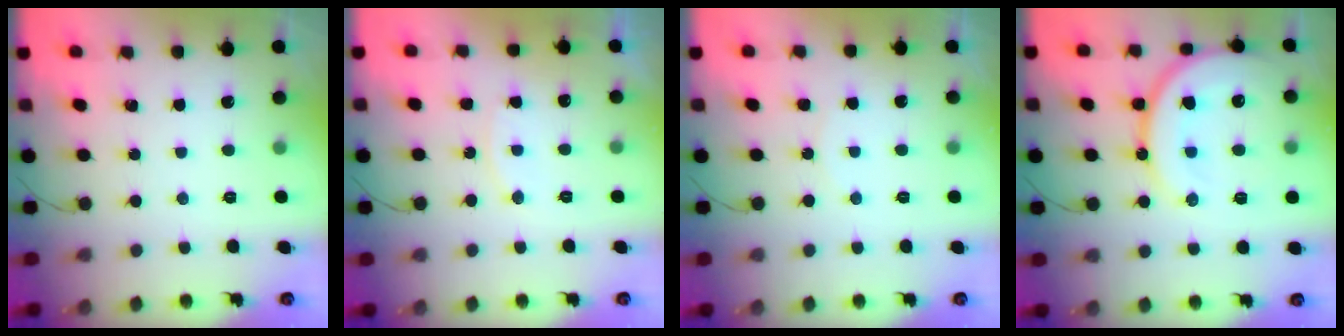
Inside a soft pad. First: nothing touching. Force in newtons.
{"total": 7.0, "press": 7.0, "slide": 0.2}
{"total": 2.8, "press": 2.8, "slide": 0.6}
{"total": 16.6, "press": 16.5, "slide": 1.6}